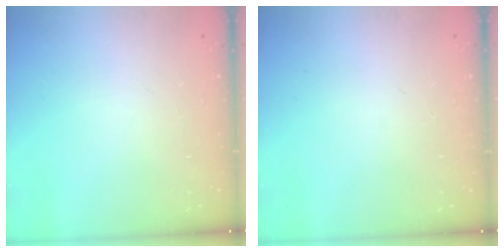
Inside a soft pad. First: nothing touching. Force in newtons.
{"total": 0.0}